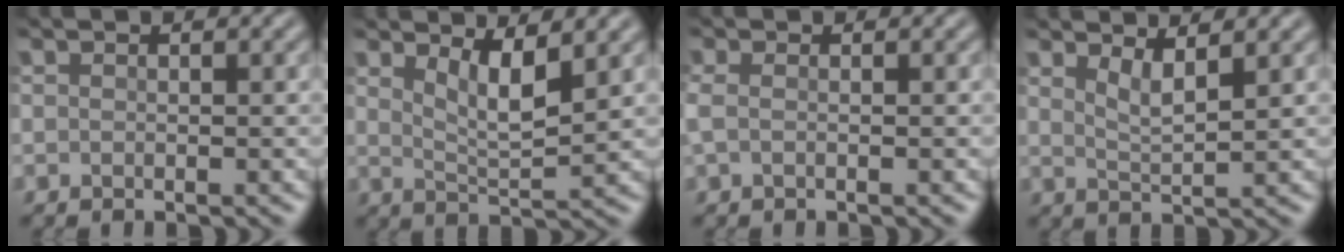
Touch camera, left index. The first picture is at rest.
{"total": 3.5, "force": [1.9, 0.9, 2.8], "torque": [-0.053, -0.011, 0.034]}
{"total": 1.2, "force": [0.0, 0.7, 1.0], "torque": [-0.027, 0.002, -0.006]}
{"total": 2.3, "force": [1.5, 0.5, 1.7], "torque": [-0.027, -0.008, 0.026]}